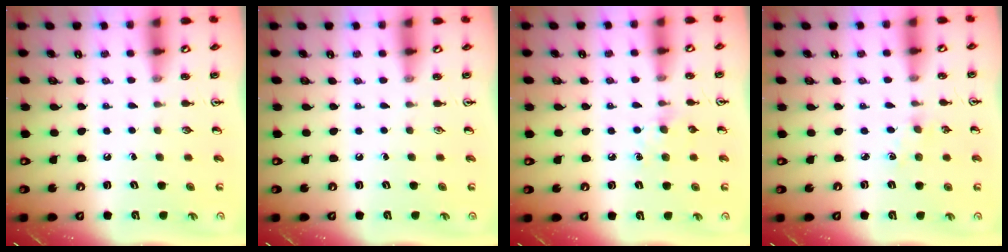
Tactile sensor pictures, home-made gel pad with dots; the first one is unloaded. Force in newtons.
{"total": 0.0}
{"total": 6.4, "press": 6.3, "slide": 0.9}
{"total": 1.3, "press": 1.3, "slide": 0.3}